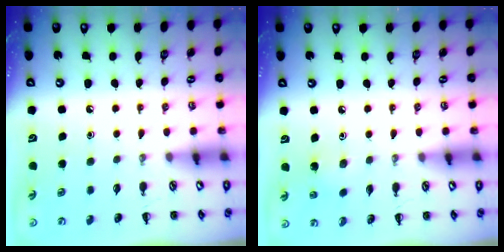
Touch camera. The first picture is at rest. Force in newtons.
{"total": 1.6, "press": 1.4, "slide": 0.6}